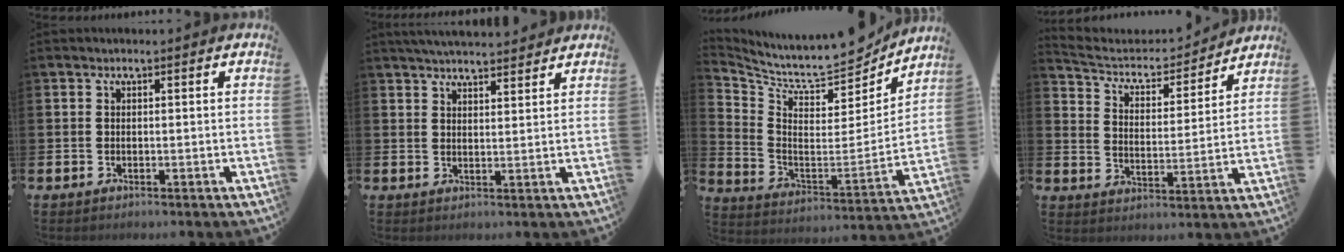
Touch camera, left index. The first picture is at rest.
{"total": 4.1, "force": [4.0, 0.3, 0.5], "torque": [-0.018, -0.017, 0.074]}
{"total": 8.2, "force": [7.7, 1.7, 2.1], "torque": [-0.073, -0.075, 0.124]}
{"total": 5.4, "force": [4.9, 2.0, 1.0], "torque": [-0.058, -0.041, 0.079]}